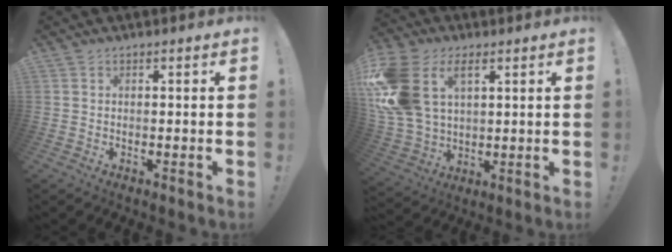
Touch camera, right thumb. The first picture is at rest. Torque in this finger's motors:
{"motor_torque": [0.56, 0.73, 1.71, 1.06, 0.33]}